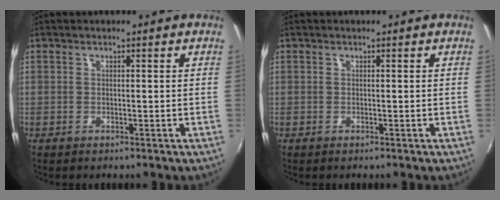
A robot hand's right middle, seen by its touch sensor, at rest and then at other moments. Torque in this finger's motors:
{"motor_torque": [0.10, 0.01, 0.03, 0.00]}